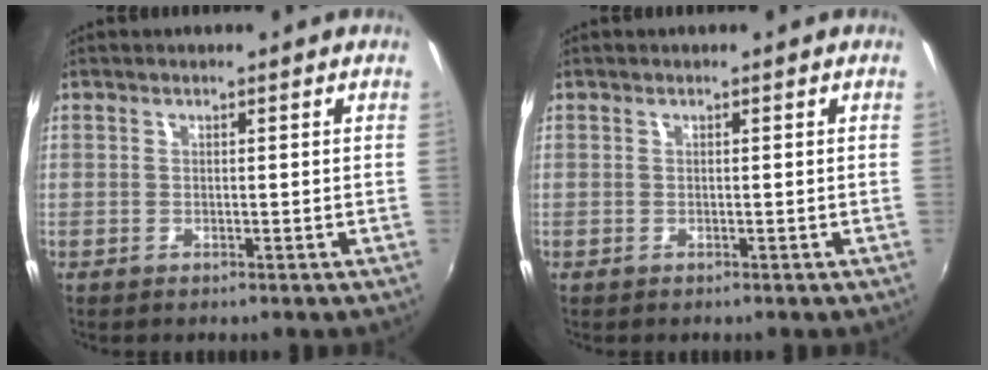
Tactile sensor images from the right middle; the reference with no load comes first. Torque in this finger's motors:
{"motor_torque": [0.17, -0.24, 0.03, 0.01]}